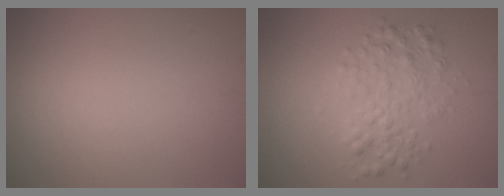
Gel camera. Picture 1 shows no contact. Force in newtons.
{"total": 3.0, "press": 3.0, "slide": 0.1}